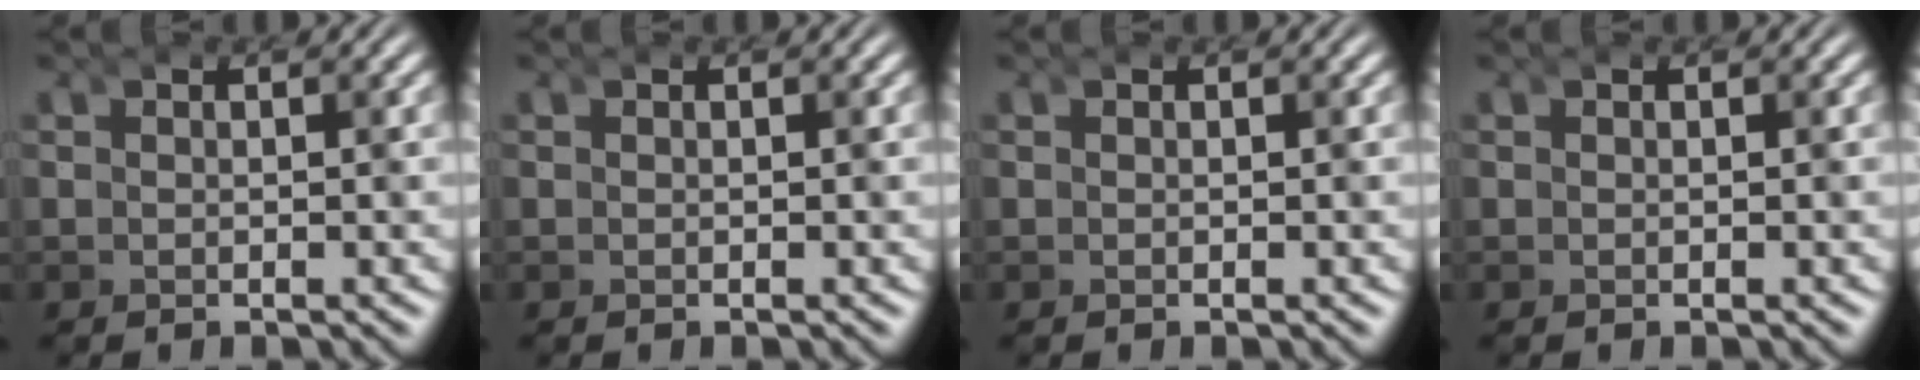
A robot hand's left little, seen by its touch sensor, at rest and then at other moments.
{"total": 0.0}
{"total": 0.0}
{"total": 0.0}